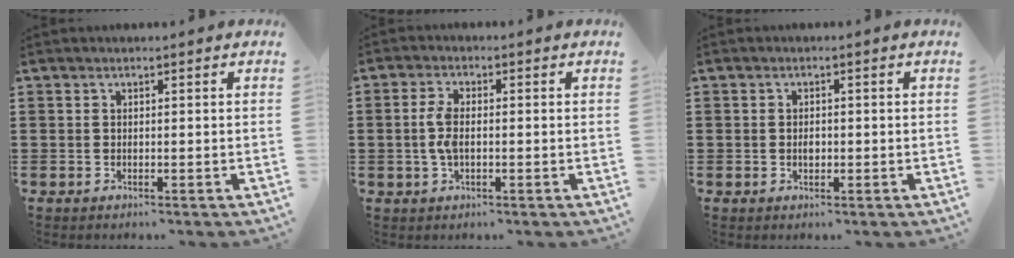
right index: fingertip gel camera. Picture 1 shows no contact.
{"total": 4.2, "force": [-0.2, 2.0, 3.8], "torque": [-0.095, -0.002, -0.011]}
{"total": 1.4, "force": [-0.2, 0.7, 1.2], "torque": [-0.024, 0.001, -0.004]}